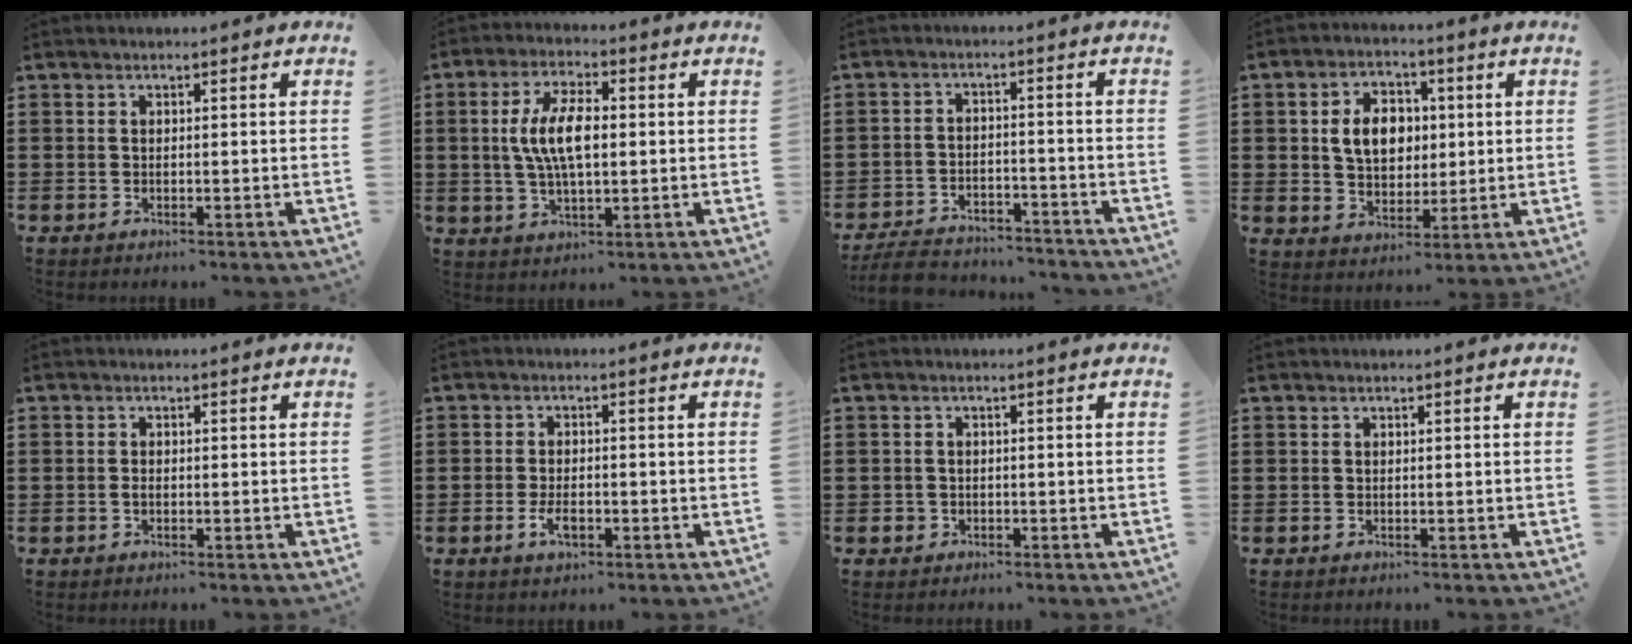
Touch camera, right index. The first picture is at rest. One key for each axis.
{"total": 8.2, "fx": 0.5, "fy": 3.3, "fz": 7.5, "tx": -0.163, "ty": 0.004, "tz": 0.002}
{"total": 5.9, "fx": -5.7, "fy": 1.1, "fz": 1.2, "tx": -0.026, "ty": 0.011, "tz": -0.114}
{"total": 7.5, "fx": 0.9, "fy": 5.7, "fz": 4.8, "tx": -0.101, "ty": 0.011, "tz": 0.009}
{"total": 0.9, "fx": -0.3, "fy": 0.5, "fz": 0.7, "tx": -0.015, "ty": 0.000, "tz": -0.006}
{"total": 3.2, "fx": -1.3, "fy": 1.4, "fz": 2.6, "tx": -0.053, "ty": -0.001, "tz": -0.024}
{"total": 1.3, "fx": -0.7, "fy": 1.1, "fz": 0.2, "tx": -0.006, "ty": 0.003, "tz": -0.016}
{"total": 0.0}